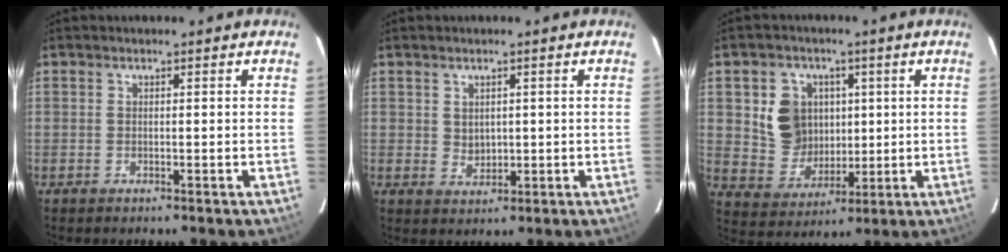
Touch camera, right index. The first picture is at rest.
{"total": 2.4, "force": [0.8, 2.0, 1.0], "torque": [-0.013, 0.002, 0.020]}
{"total": 10.0, "force": [2.2, 9.0, 4.0], "torque": [-0.098, 0.018, 0.055]}